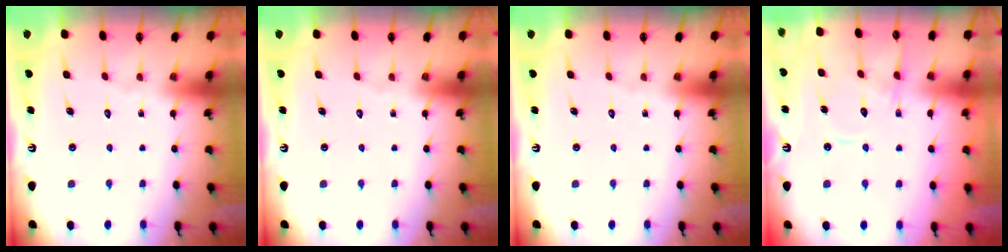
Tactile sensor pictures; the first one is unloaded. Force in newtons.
{"total": 0.0}
{"total": 0.0}
{"total": 12.5, "press": 12.5, "slide": 1.4}